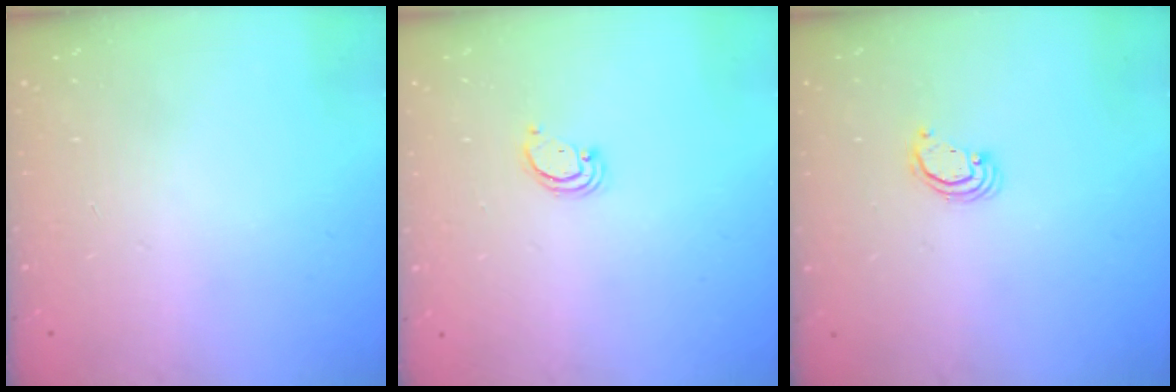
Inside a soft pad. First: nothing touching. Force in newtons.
{"total": 2.4, "press": 2.4, "slide": 0.2}
{"total": 2.2, "press": 2.2, "slide": 0.2}